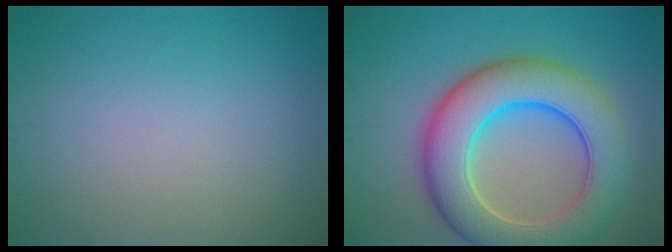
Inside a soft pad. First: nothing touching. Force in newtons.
{"total": 10.3, "press": 10.3, "slide": 0.5}